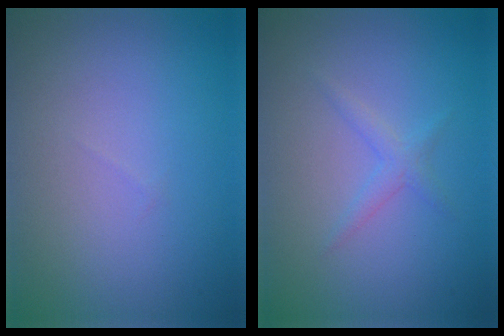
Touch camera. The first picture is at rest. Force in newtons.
{"total": 1.3, "press": 1.3, "slide": 0.0}